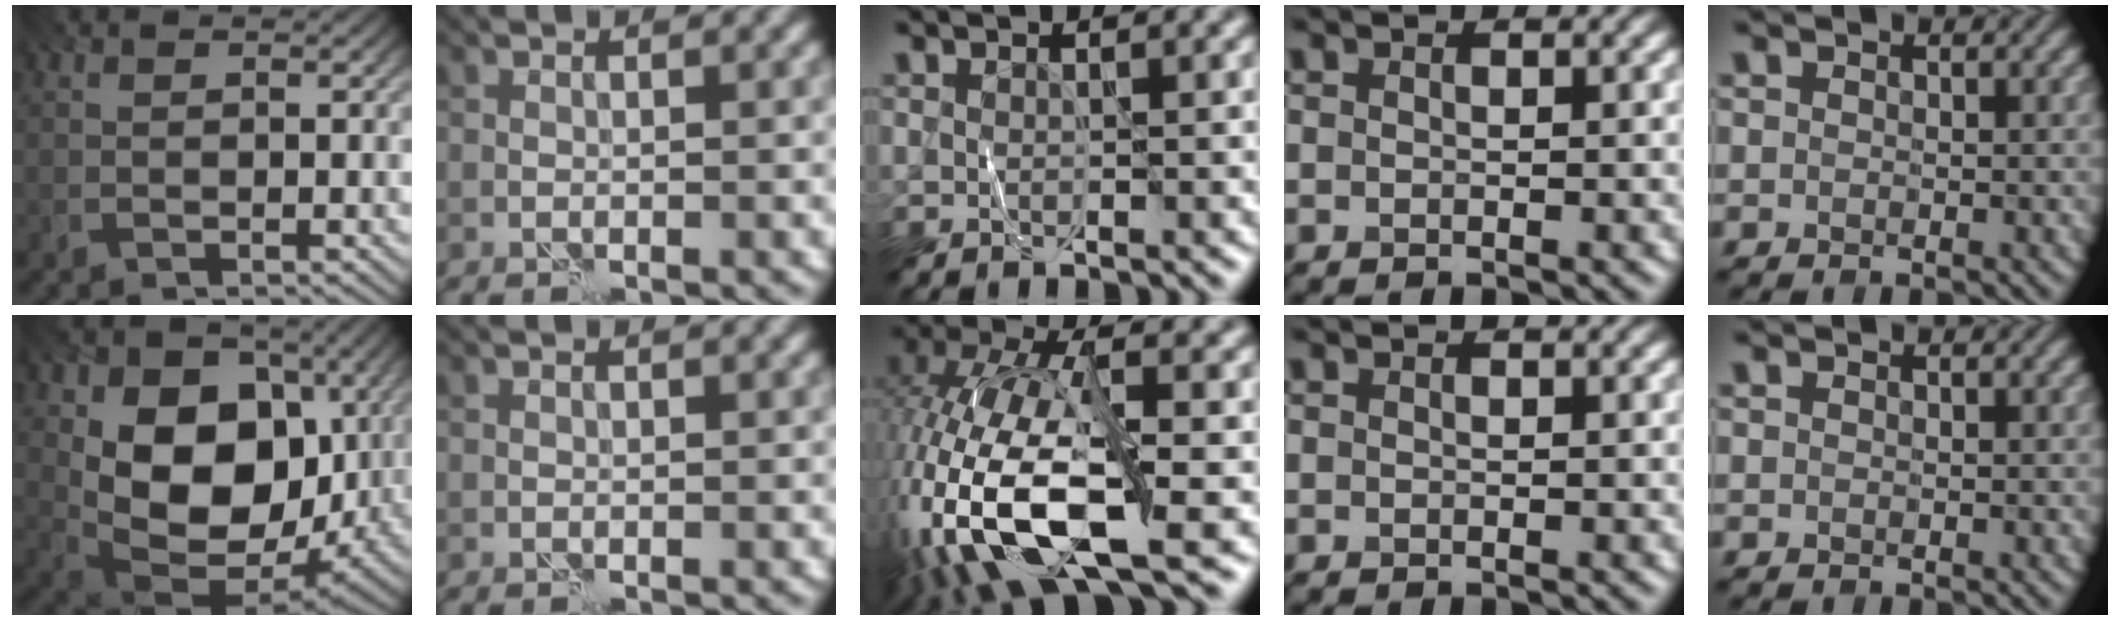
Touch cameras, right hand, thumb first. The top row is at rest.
{"thumb": {"total": 16.5, "force": [1.1, 11.7, 11.6], "torque": [-0.206, -0.036, 0.032]}, "middle": {"total": 14.7, "force": [-5.1, 5.7, 12.5], "torque": [-0.275, -0.002, -0.099]}}